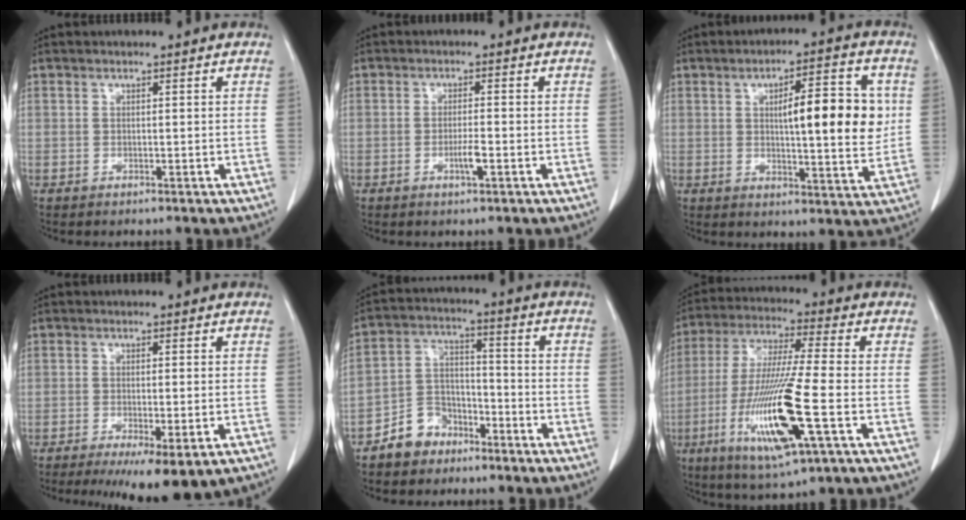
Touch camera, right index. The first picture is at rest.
{"total": 2.6, "force": [-1.0, 0.2, 2.4], "torque": [-0.047, -0.002, -0.017]}
{"total": 12.0, "force": [2.0, 2.7, 11.6], "torque": [-0.159, 0.011, 0.028]}
{"total": 9.6, "force": [-6.3, 1.9, 7.0], "torque": [-0.092, -0.021, -0.094]}
{"total": 7.5, "force": [-5.4, 5.0, 1.7], "torque": [-0.036, 0.017, -0.097]}
{"total": 17.1, "force": [-5.3, 0.8, 16.2], "torque": [-0.334, -0.027, -0.096]}